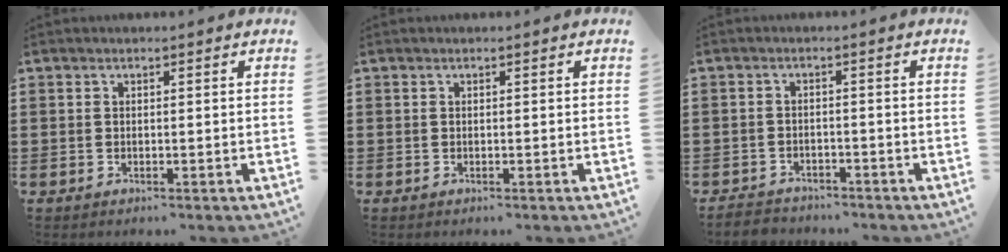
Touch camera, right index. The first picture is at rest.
{"total": 0.0}
{"total": 2.2, "force": [-2.1, 0.4, -0.1], "torque": [-0.006, 0.000, -0.047]}